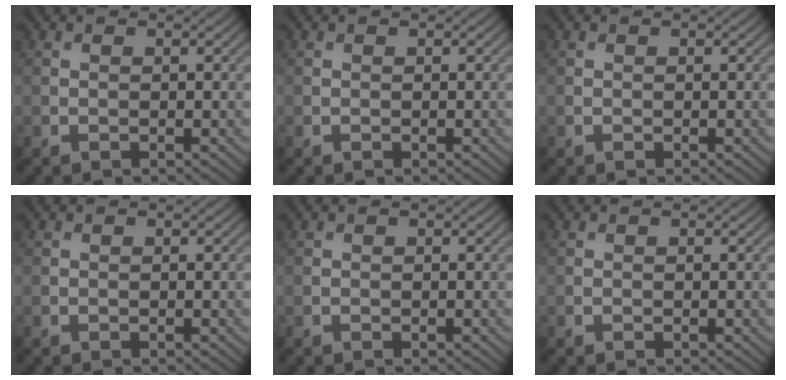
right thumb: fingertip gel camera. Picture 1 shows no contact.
{"total": 0.0}
{"total": 0.0}
{"total": 0.0}
{"total": 0.0}
{"total": 0.0}